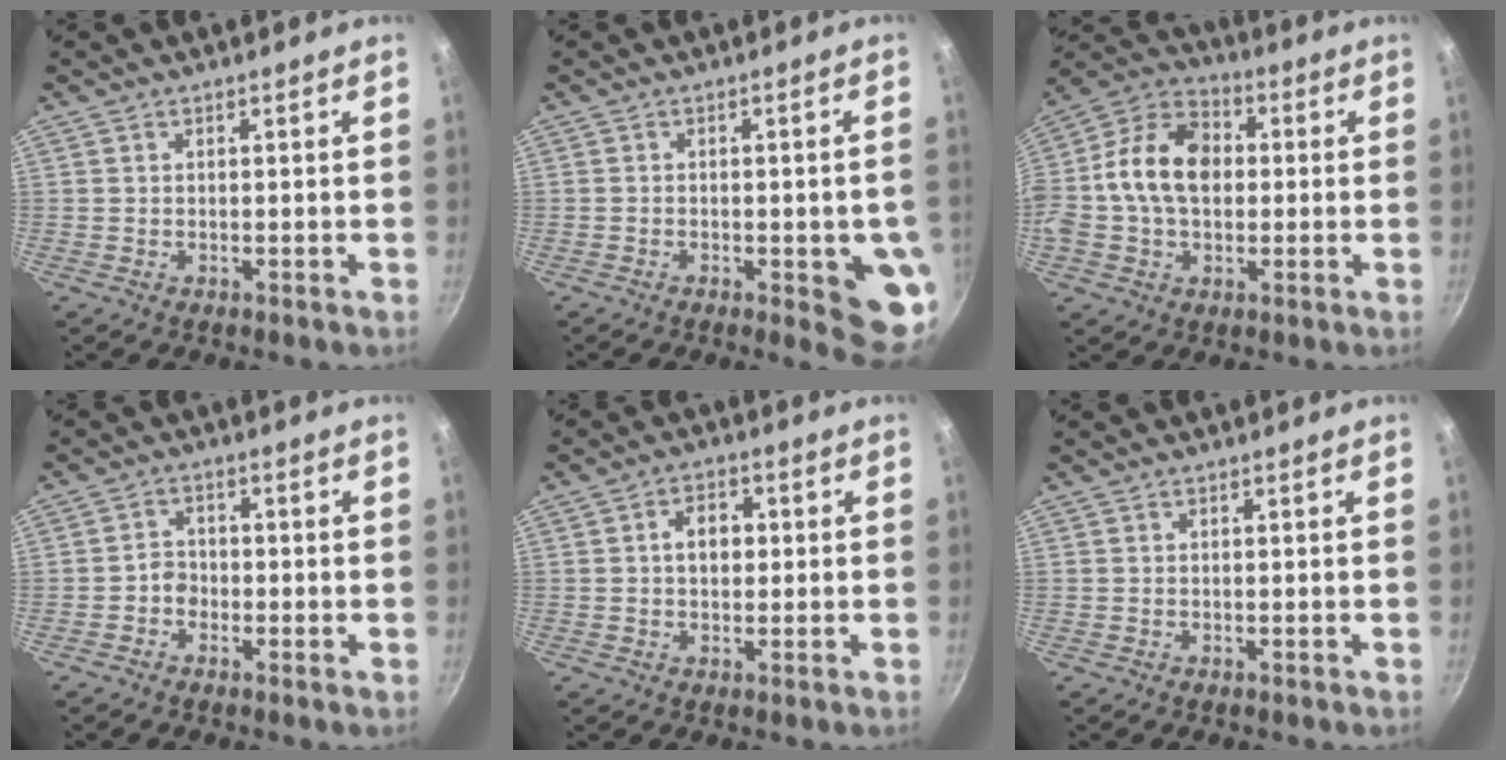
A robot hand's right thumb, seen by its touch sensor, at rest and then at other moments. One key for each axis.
{"total": 8.9, "fx": -2.3, "fy": 3.0, "fz": 8.0, "tx": -0.067, "ty": 0.004, "tz": -0.025}
{"total": 16.2, "fx": 0.5, "fy": 11.7, "fz": 11.2, "tx": -0.175, "ty": 0.033, "tz": -0.011}
{"total": 2.6, "fx": -1.2, "fy": 2.1, "fz": 1.0, "tx": 0.000, "ty": 0.016, "tz": -0.026}
{"total": 5.4, "fx": 0.6, "fy": 3.9, "fz": 3.7, "tx": -0.032, "ty": 0.011, "tz": 0.004}
{"total": 0.0}